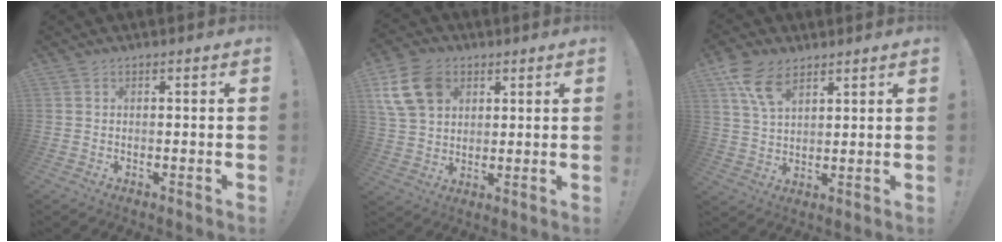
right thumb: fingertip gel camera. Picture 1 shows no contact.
{"total": 13.5, "force": [5.9, 9.8, 7.2], "torque": [-0.134, -0.023, 0.120]}
{"total": 10.1, "force": [6.1, 5.4, 6.0], "torque": [-0.108, -0.018, 0.120]}